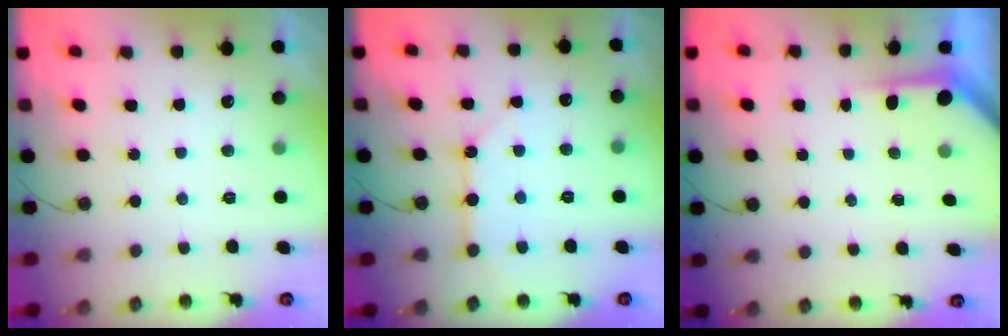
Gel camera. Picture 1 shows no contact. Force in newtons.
{"total": 6.2, "press": 6.2, "slide": 0.7}
{"total": 3.4, "press": 3.4, "slide": 0.3}